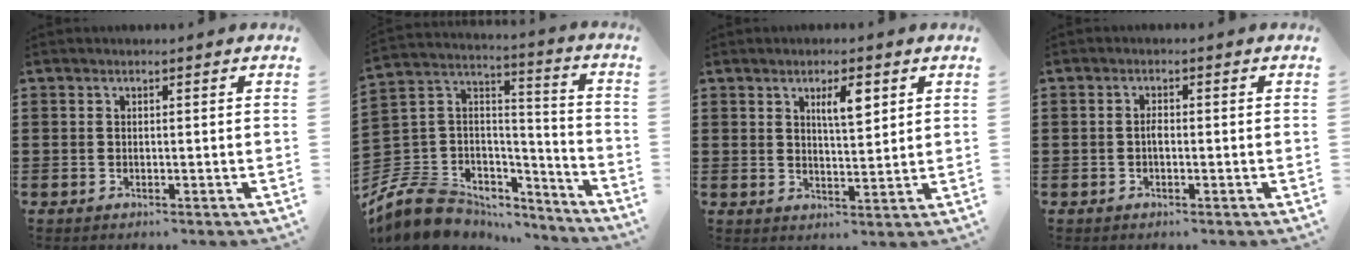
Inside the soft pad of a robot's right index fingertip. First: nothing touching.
{"total": 9.2, "force": [-6.0, 6.6, 2.3], "torque": [-0.087, -0.001, -0.115]}
{"total": 4.2, "force": [2.1, 1.2, 3.5], "torque": [-0.057, 0.001, 0.030]}
{"total": 1.4, "force": [-0.3, 0.5, 1.2], "torque": [-0.025, 0.000, -0.006]}